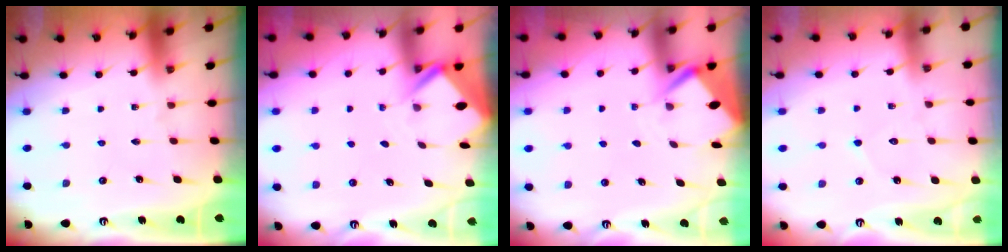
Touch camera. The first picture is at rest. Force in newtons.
{"total": 2.6, "press": 2.6, "slide": 0.1}
{"total": 3.5, "press": 3.5, "slide": 0.3}
{"total": 4.3, "press": 4.3, "slide": 0.3}